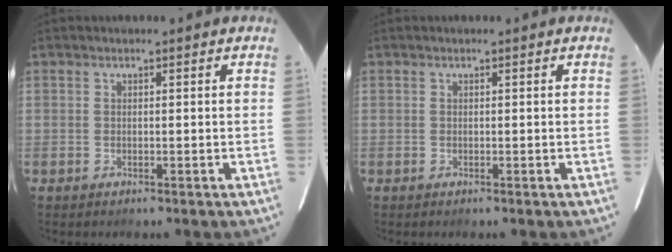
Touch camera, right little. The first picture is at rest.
{"total": 0.0}